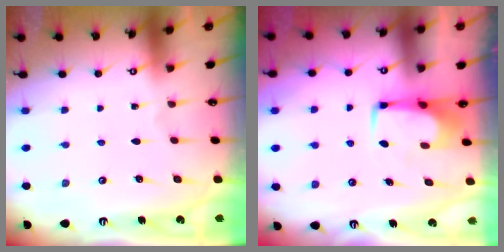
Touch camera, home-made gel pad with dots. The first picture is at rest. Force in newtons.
{"total": 1.6, "press": 1.4, "slide": 0.7}